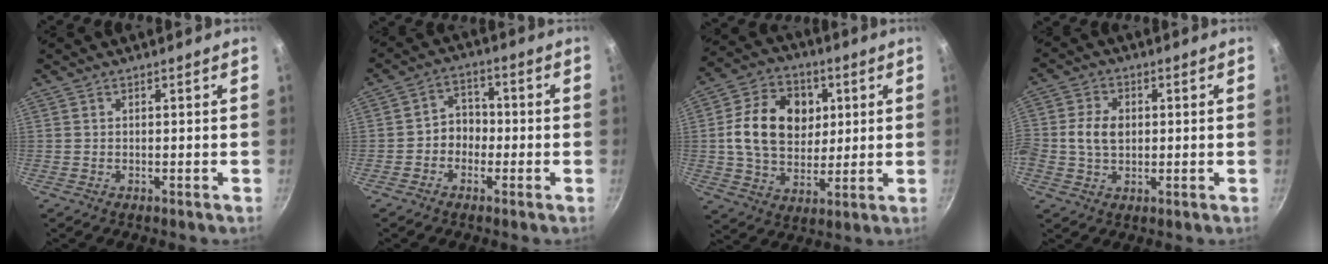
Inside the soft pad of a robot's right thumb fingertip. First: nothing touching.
{"total": 5.4, "force": [-1.3, 4.5, 2.6], "torque": [-0.003, 0.024, -0.030]}
{"total": 16.5, "force": [2.9, 12.6, 10.2], "torque": [-0.151, 0.004, 0.046]}
{"total": 6.9, "force": [0.3, 5.0, 4.7], "torque": [-0.077, 0.008, -0.001]}